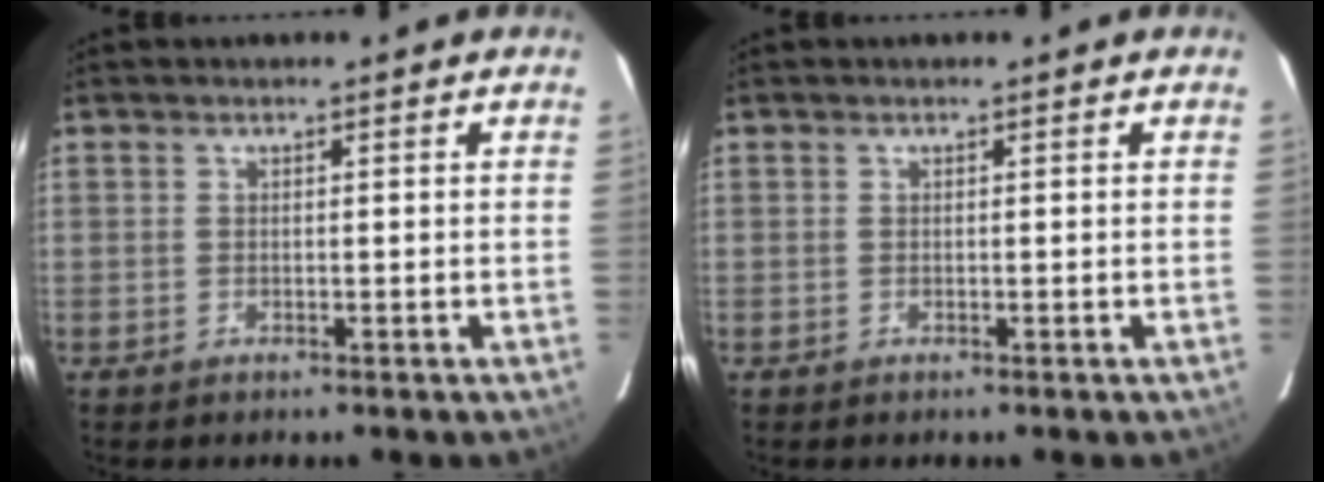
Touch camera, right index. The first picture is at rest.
{"total": 0.0}